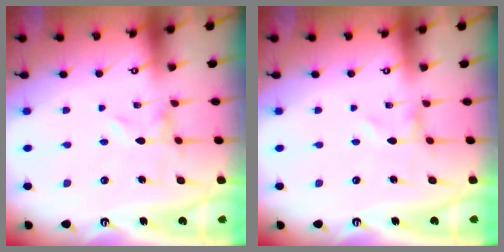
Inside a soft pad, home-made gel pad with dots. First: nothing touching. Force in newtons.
{"total": 0.0}